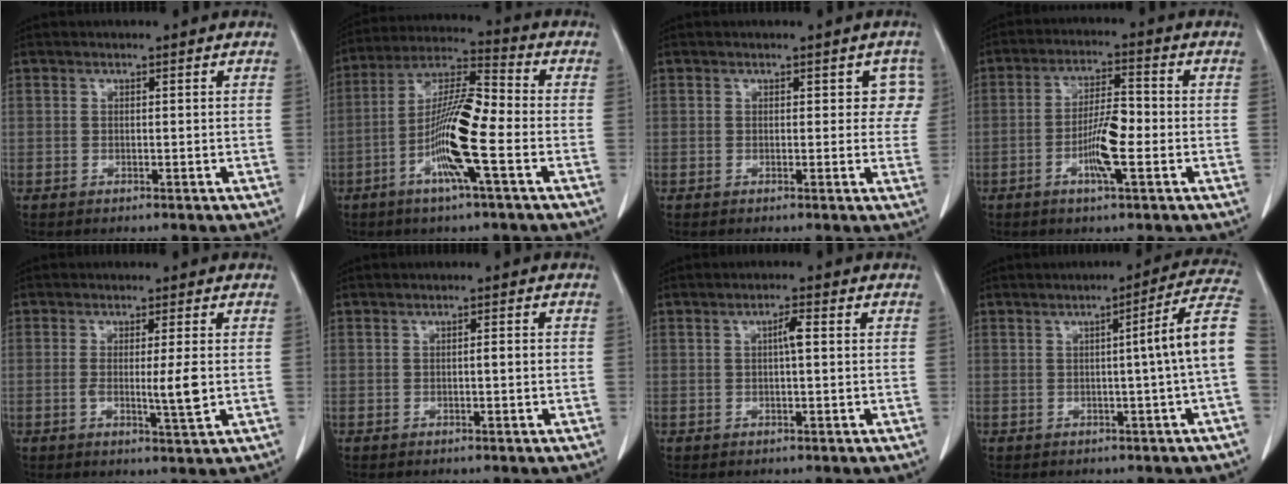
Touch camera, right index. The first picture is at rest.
{"total": 12.7, "force": [-3.8, 0.8, 12.1], "torque": [-0.234, 0.003, -0.079]}
{"total": 3.2, "force": [1.2, 2.1, 2.1], "torque": [0.002, 0.009, 0.005]}
{"total": 7.3, "force": [-2.0, 1.1, 6.9], "torque": [-0.130, 0.002, -0.039]}
{"total": 4.4, "force": [-0.3, -0.1, 4.4], "torque": [-0.073, -0.008, -0.006]}
{"total": 1.7, "force": [-0.5, 0.0, 1.6], "torque": [-0.021, 0.002, -0.008]}
{"total": 2.2, "force": [0.3, 0.2, 2.1], "torque": [-0.037, 0.004, 0.004]}
{"total": 8.7, "force": [-0.5, -1.6, 8.5], "torque": [-0.101, 0.015, -0.010]}